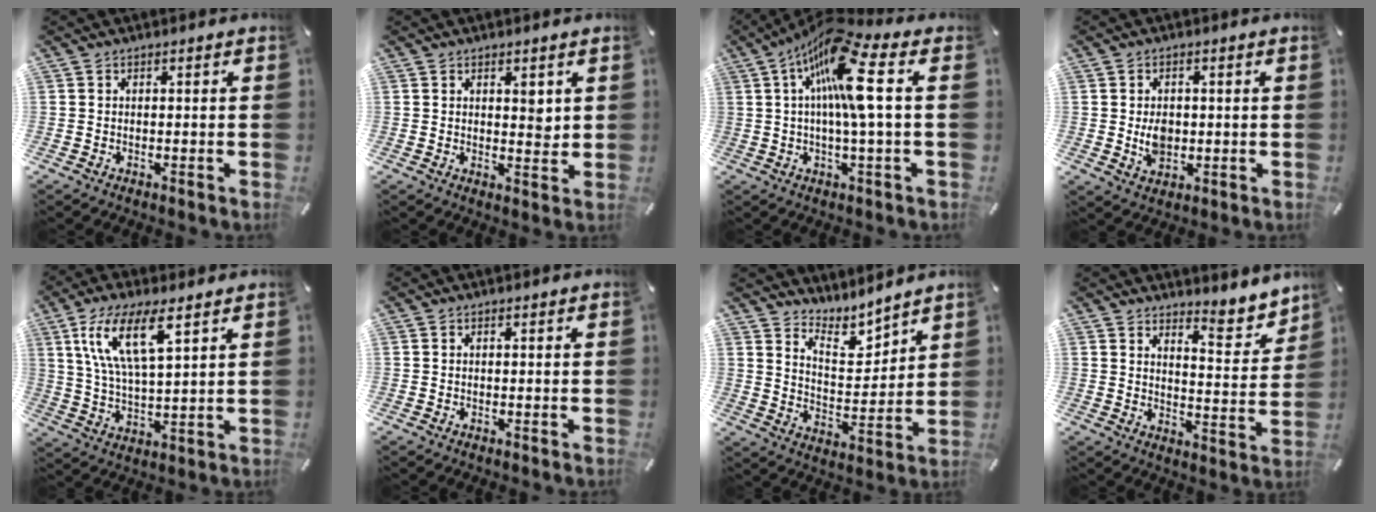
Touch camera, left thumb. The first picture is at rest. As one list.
[{"total": 3.5, "force": [1.8, 2.0, 2.3], "torque": [-0.009, -0.017, 0.023]}, {"total": 15.9, "force": [4.4, 2.8, 15.0], "torque": [-0.294, -0.007, 0.060]}, {"total": 5.1, "force": [0.1, 3.8, 3.5], "torque": [-0.057, -0.009, -0.005]}, {"total": 13.4, "force": [7.2, 4.3, 10.5], "torque": [-0.232, -0.007, 0.126]}, {"total": 0.0}, {"total": 7.5, "force": [6.7, 3.3, 1.1], "torque": [-0.016, -0.065, 0.119]}, {"total": 7.8, "force": [6.8, 3.0, 2.3], "torque": [-0.010, -0.071, 0.114]}]